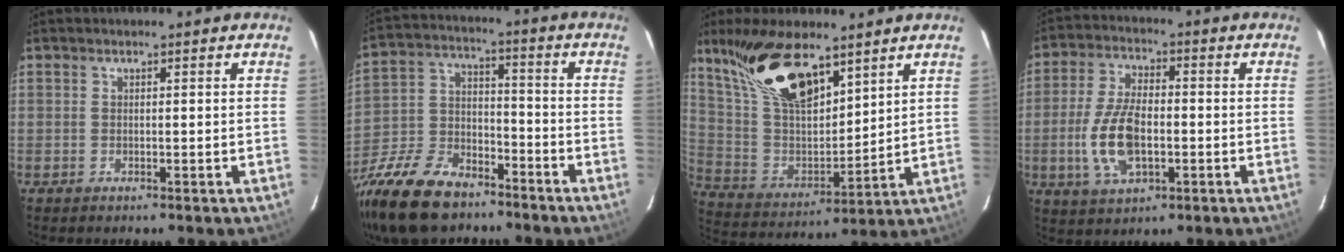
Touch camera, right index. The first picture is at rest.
{"total": 22.9, "force": [-16.5, 11.3, 11.2], "torque": [-0.265, -0.002, -0.285]}
{"total": 18.7, "force": [12.4, 7.3, 11.9], "torque": [-0.235, 0.021, 0.253]}
{"total": 11.7, "force": [-2.4, 5.9, 9.8], "torque": [-0.206, 0.000, -0.040]}